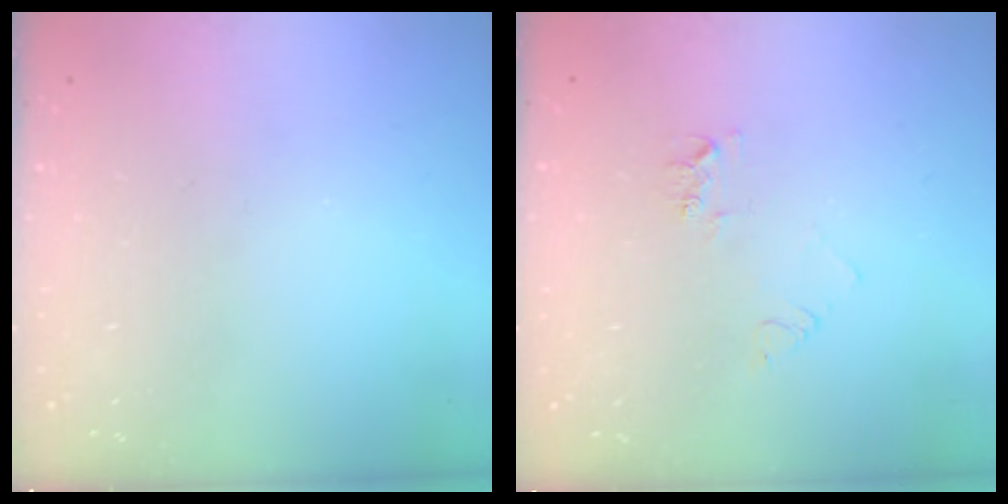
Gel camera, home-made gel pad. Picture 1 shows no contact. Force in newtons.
{"total": 5.1, "press": 5.0, "slide": 0.5}